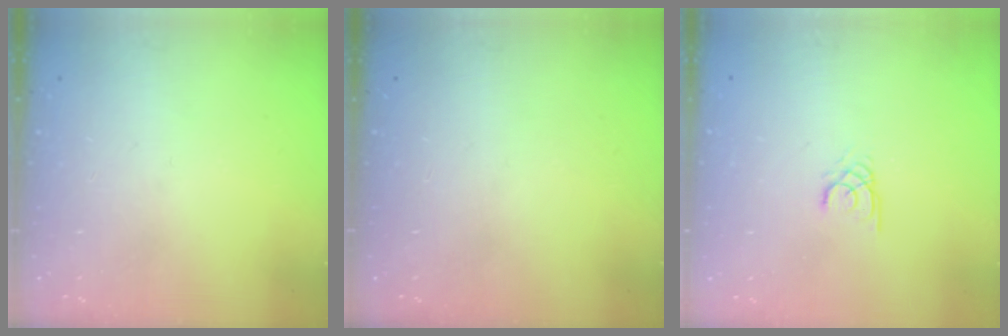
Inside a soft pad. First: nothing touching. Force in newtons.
{"total": 0.0}
{"total": 1.7, "press": 1.7, "slide": 0.2}